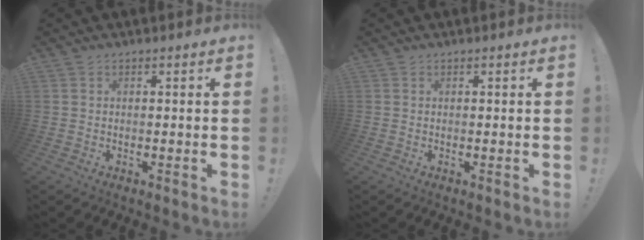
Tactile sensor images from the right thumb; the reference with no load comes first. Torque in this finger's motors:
{"motor_torque": [-0.04, -0.17, 0.16, 0.01, -0.04]}